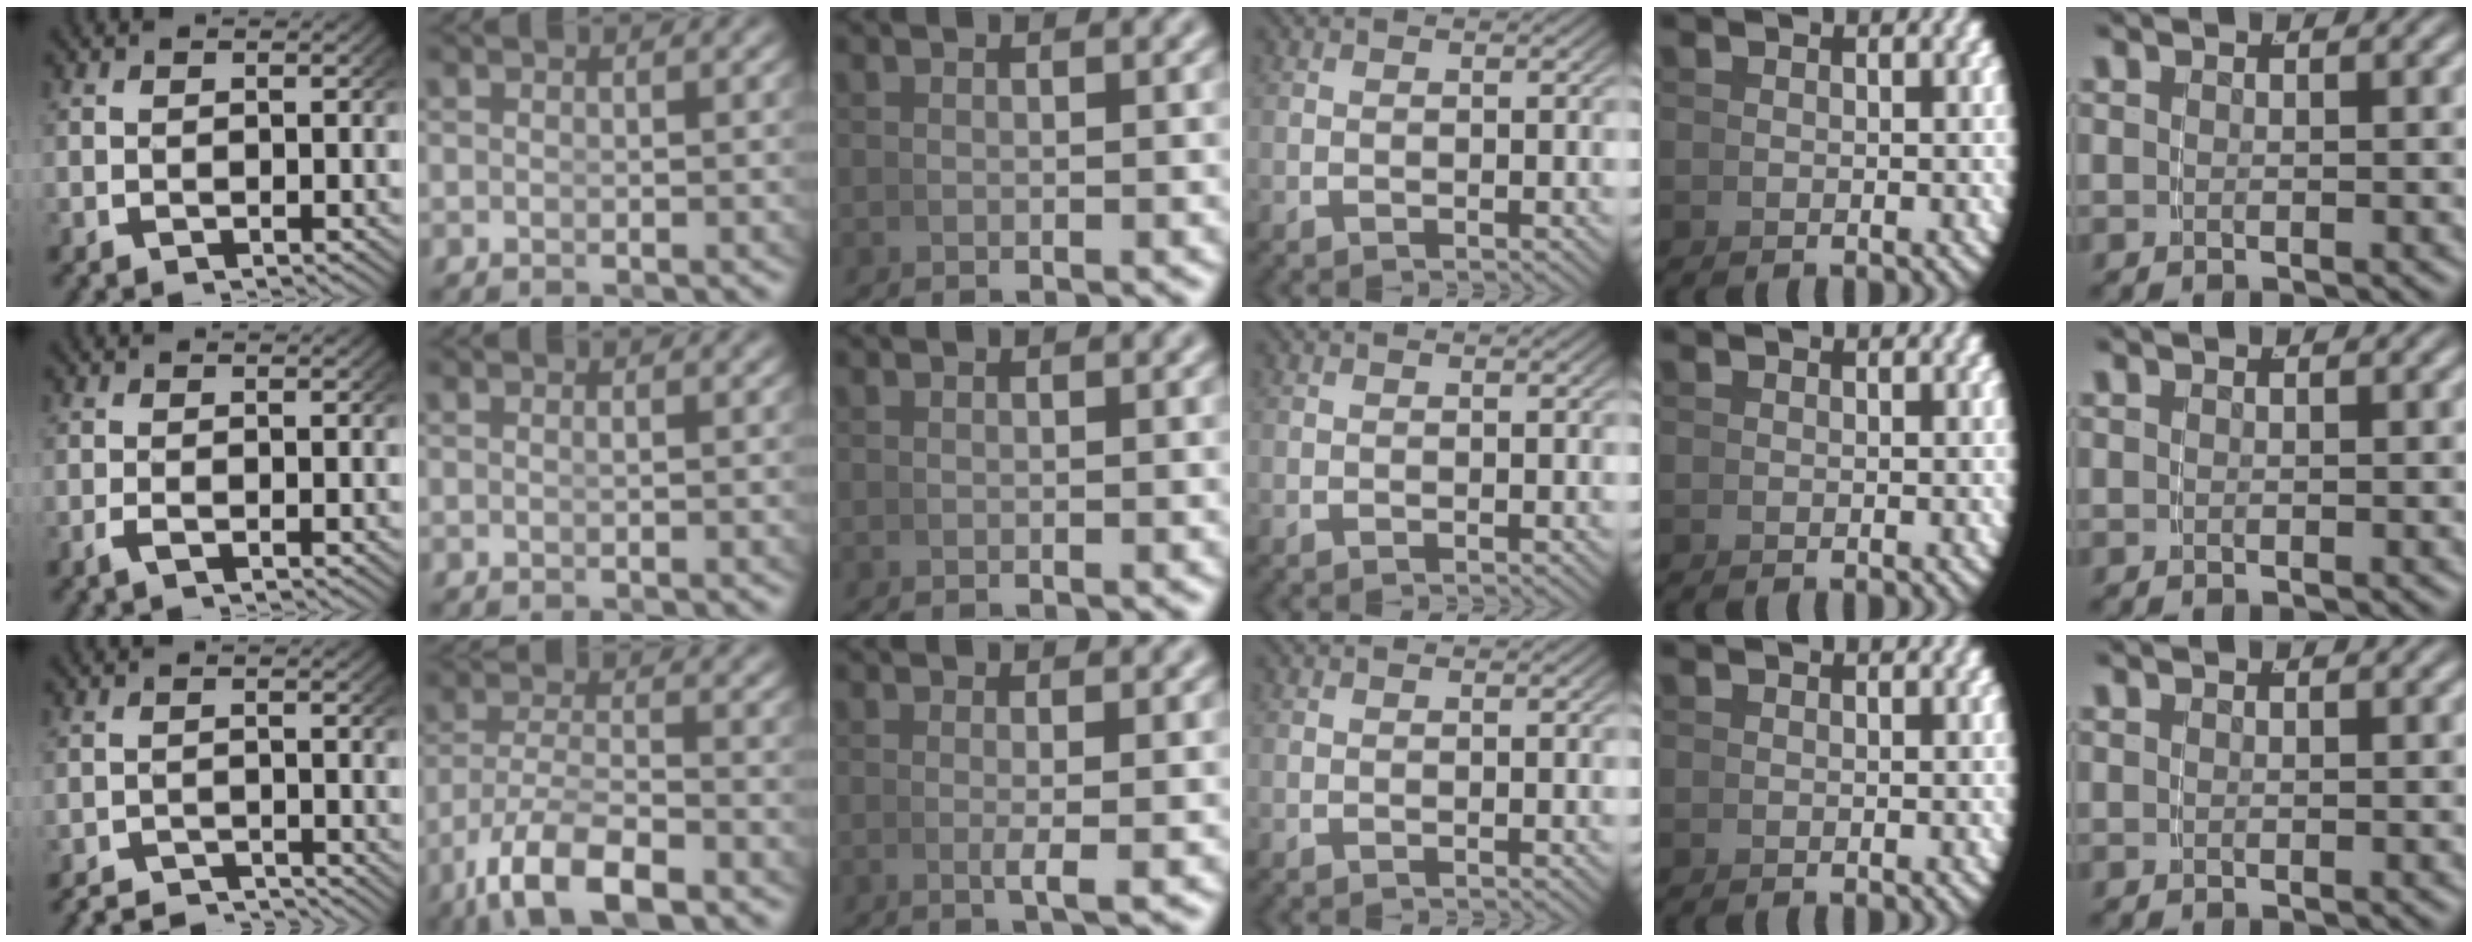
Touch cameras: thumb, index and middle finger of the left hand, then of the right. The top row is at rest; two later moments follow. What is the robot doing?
{"motion": "grasp_and_lifting", "object": "photo album"}